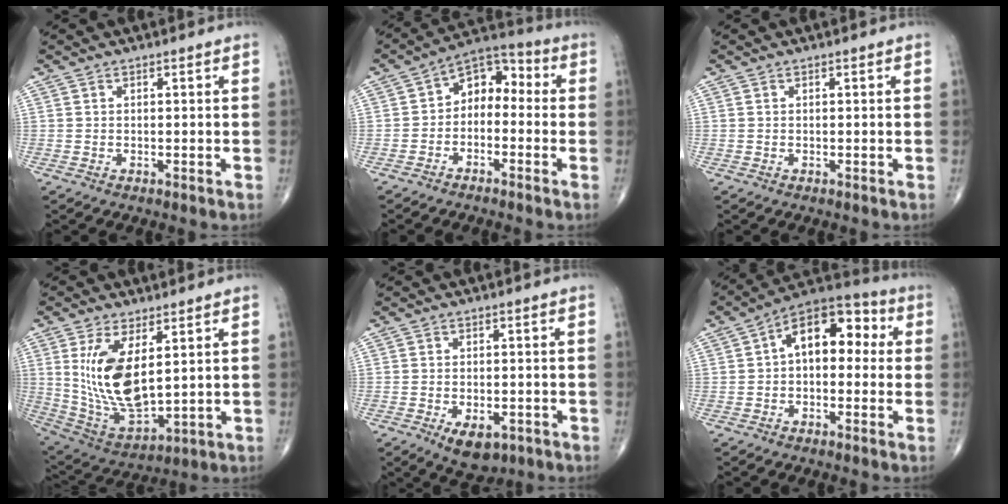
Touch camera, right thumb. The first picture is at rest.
{"total": 8.1, "force": [-1.1, 5.6, 5.7], "torque": [-0.053, 0.045, -0.040]}
{"total": 0.0}
{"total": 15.0, "force": [3.4, 6.9, 12.8], "torque": [-0.239, -0.023, 0.087]}
{"total": 6.2, "force": [-2.8, 3.4, 4.3], "torque": [-0.060, 0.005, -0.033]}
{"total": 12.4, "force": [1.4, 7.5, 9.8], "torque": [-0.110, 0.042, 0.003]}